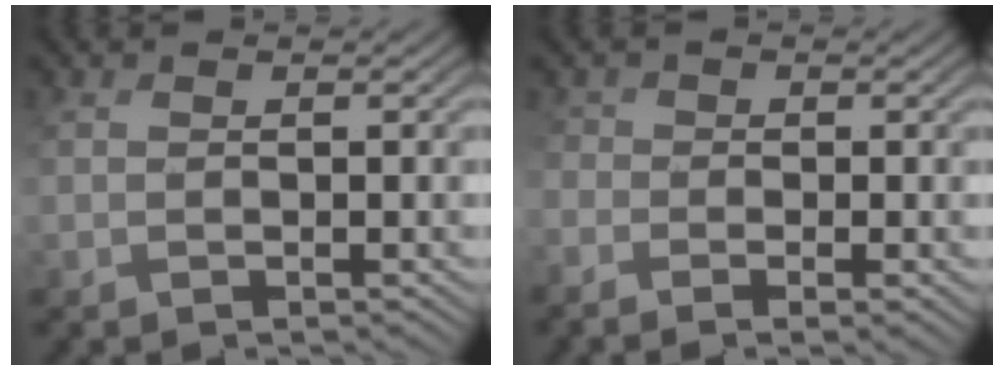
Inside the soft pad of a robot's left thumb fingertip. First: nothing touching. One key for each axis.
{"total": 3.6, "fx": -1.9, "fy": 2.1, "fz": 2.2, "tx": -0.059, "ty": -0.015, "tz": -0.035}